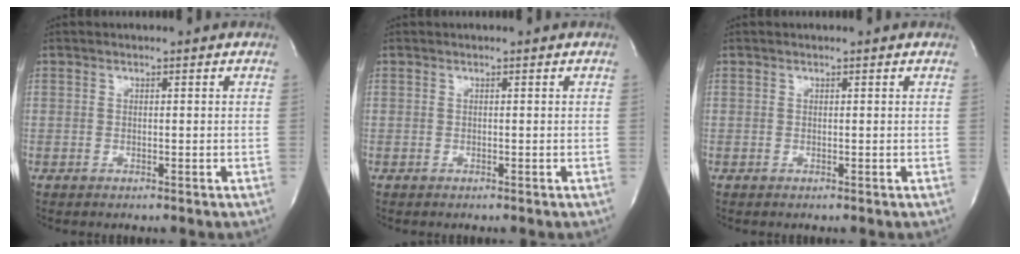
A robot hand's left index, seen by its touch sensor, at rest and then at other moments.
{"total": 0.0}
{"total": 0.0}